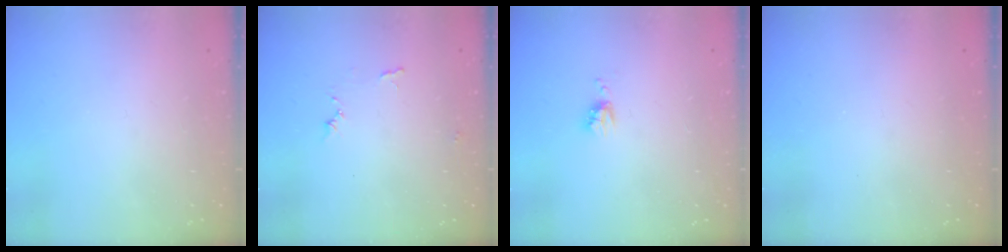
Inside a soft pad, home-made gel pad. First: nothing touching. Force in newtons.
{"total": 5.9, "press": 5.9, "slide": 0.4}
{"total": 4.1, "press": 4.0, "slide": 0.5}
{"total": 0.0}